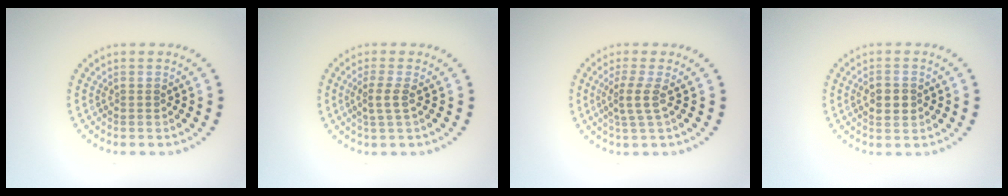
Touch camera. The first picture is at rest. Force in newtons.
{"total": 1.8, "press": 1.5, "slide": 0.9}
{"total": 2.1, "press": 1.6, "slide": 1.4}
{"total": 2.7, "press": 2.7, "slide": 0.0}